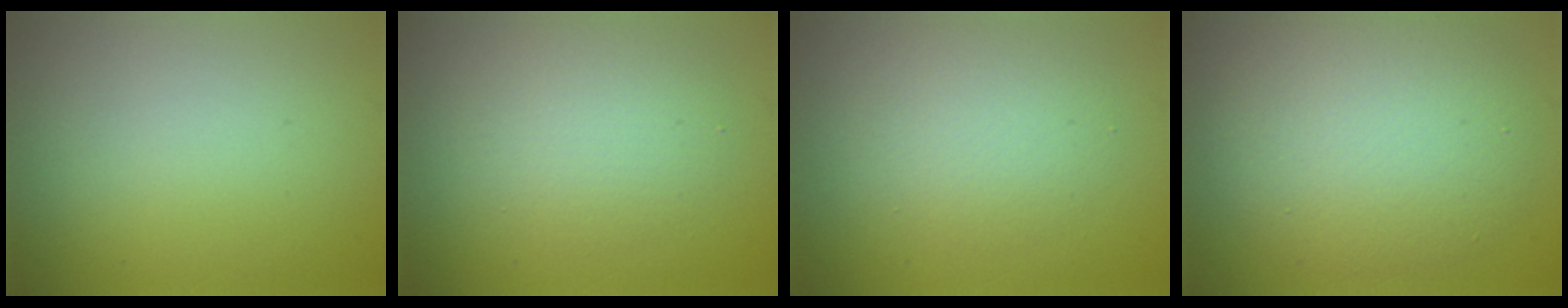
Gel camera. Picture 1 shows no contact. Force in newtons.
{"total": 3.6, "press": 3.6, "slide": 0.1}
{"total": 3.1, "press": 3.1, "slide": 0.2}
{"total": 7.2, "press": 7.1, "slide": 0.5}